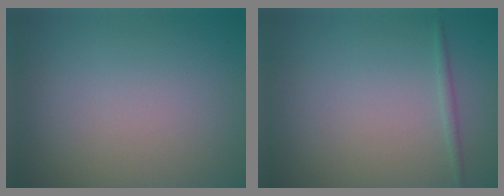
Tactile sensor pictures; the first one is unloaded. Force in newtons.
{"total": 0.8, "press": 0.8, "slide": 0.0}